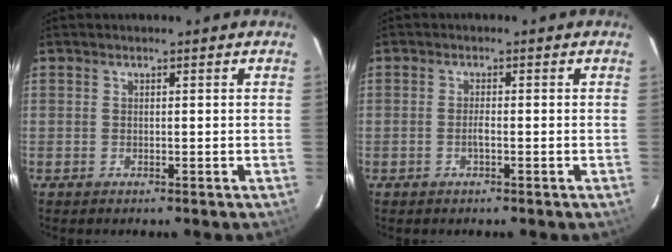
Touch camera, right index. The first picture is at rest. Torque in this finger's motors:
{"motor_torque": [0.46, 0.04, 0.17, 0.04]}